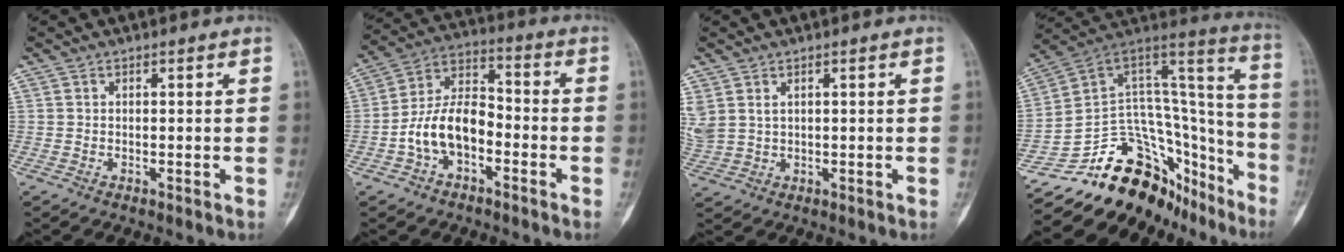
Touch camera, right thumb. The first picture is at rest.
{"total": 11.5, "force": [-3.8, 6.8, 8.5], "torque": [-0.147, 0.049, -0.077]}
{"total": 5.9, "force": [2.1, 4.1, 3.6], "torque": [-0.103, 0.002, 0.057]}
{"total": 27.2, "force": [-17.2, 16.2, 13.4], "torque": [-0.150, 0.135, -0.250]}